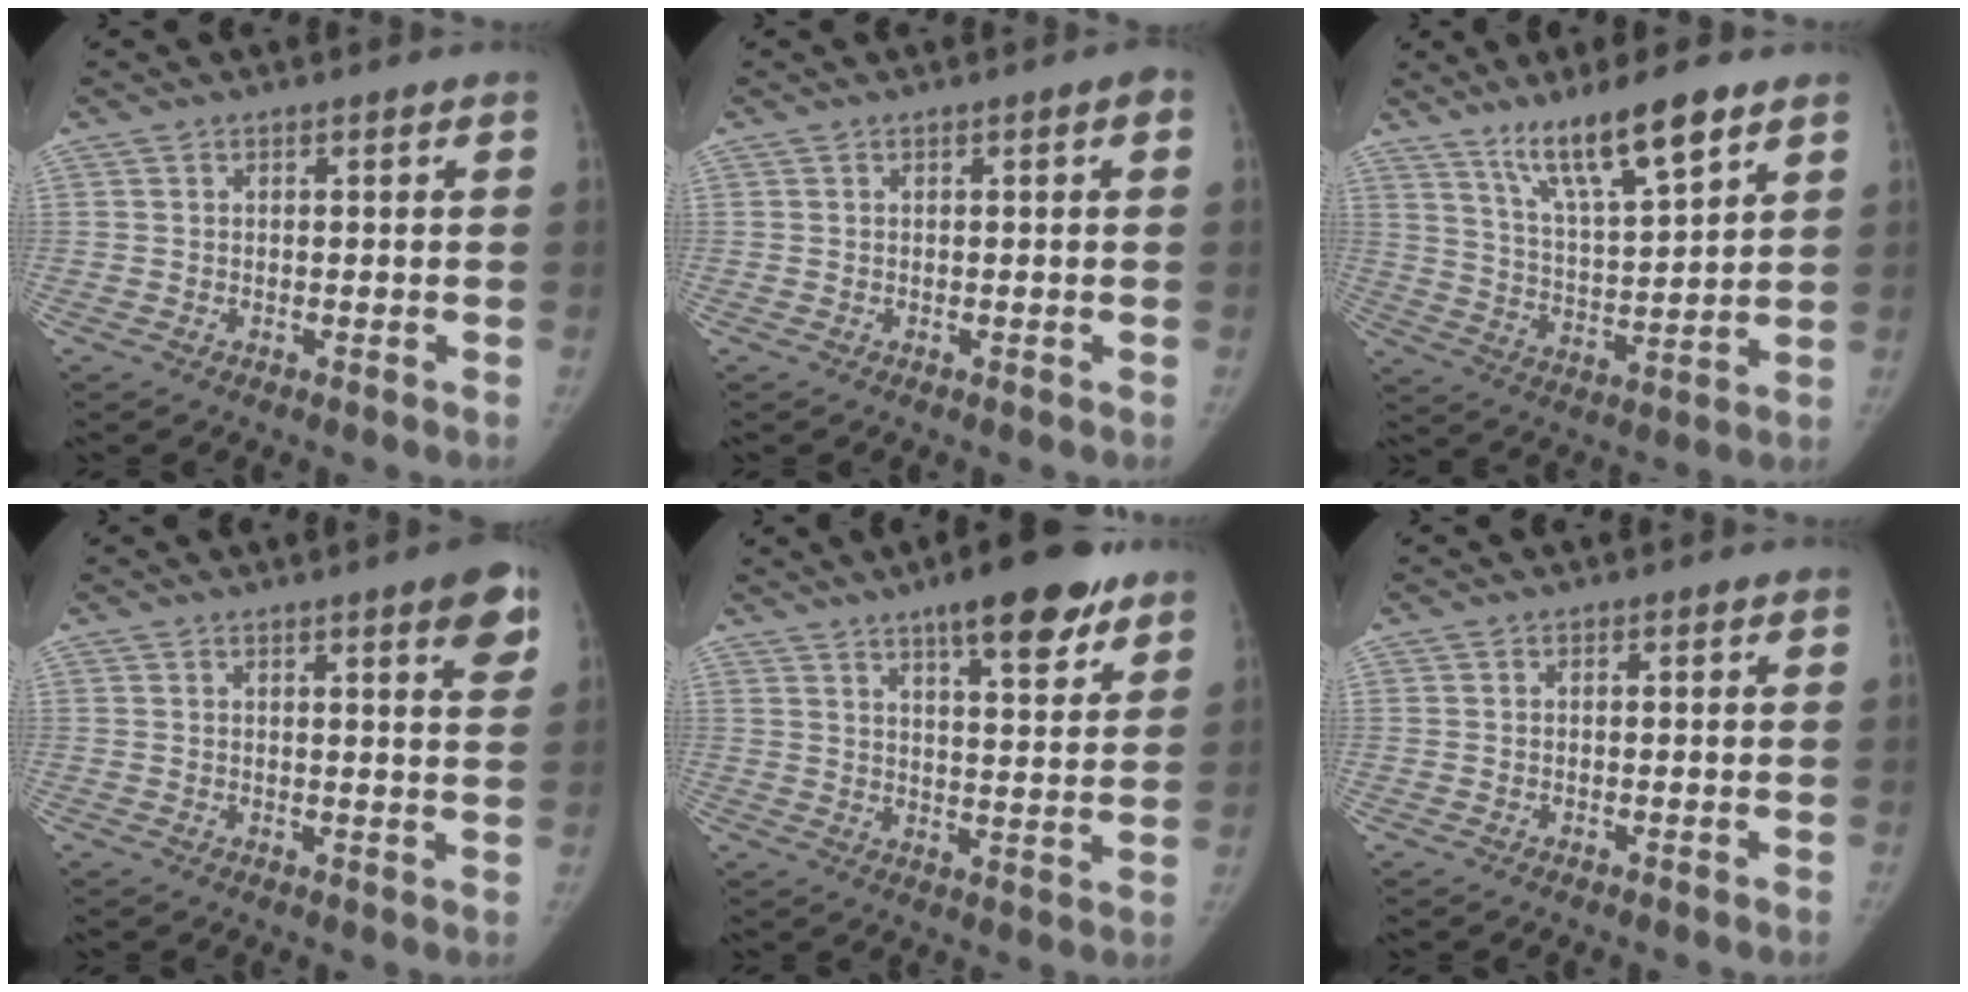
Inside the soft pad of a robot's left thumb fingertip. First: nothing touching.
{"total": 1.0, "force": [0.1, 0.2, 1.0], "torque": [-0.018, 0.003, 0.000]}
{"total": 14.0, "force": [9.3, 2.6, 10.1], "torque": [-0.167, -0.050, 0.173]}
{"total": 6.2, "force": [3.5, 1.0, 5.0], "torque": [-0.052, -0.015, 0.041]}
{"total": 14.2, "force": [9.4, 3.8, 10.0], "torque": [-0.115, -0.043, 0.136]}
{"total": 0.0}